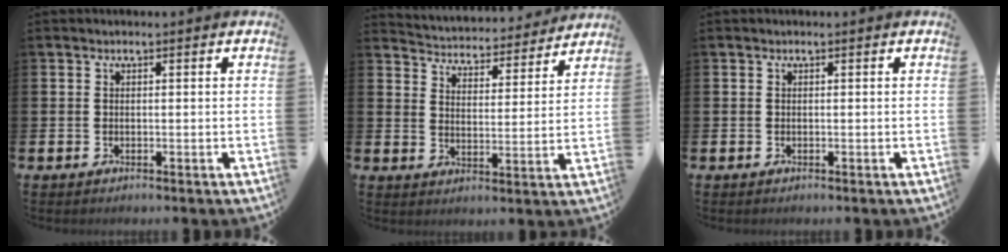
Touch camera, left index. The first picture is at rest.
{"total": 4.3, "force": [4.2, 1.0, -0.1], "torque": [-0.017, -0.042, 0.066]}
{"total": 0.0}